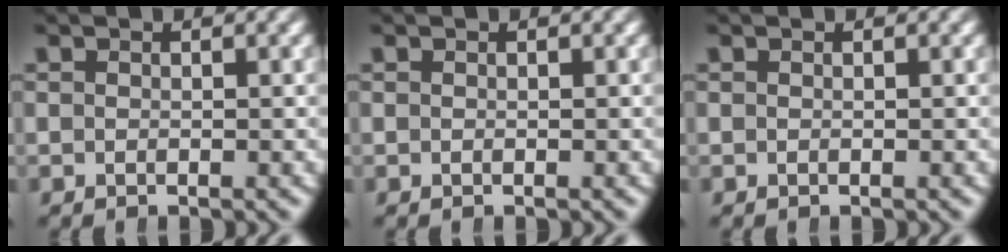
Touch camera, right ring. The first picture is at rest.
{"total": 0.0}
{"total": 0.0}